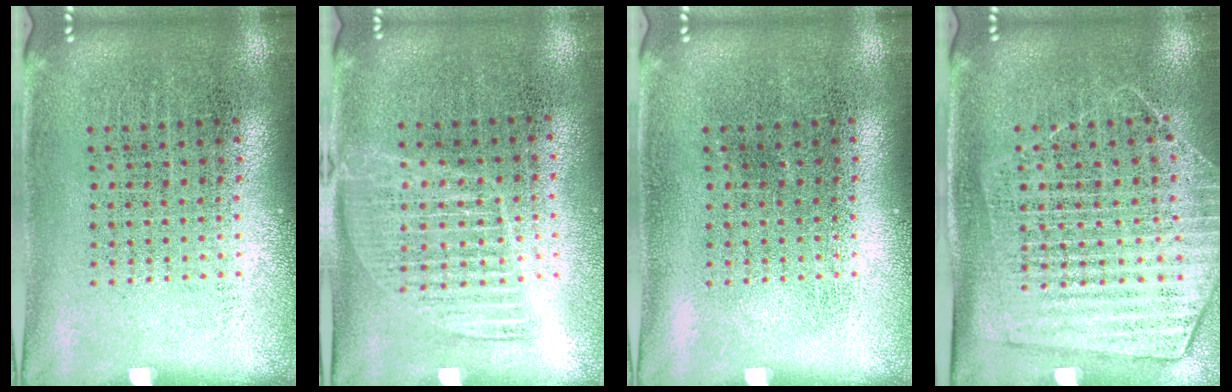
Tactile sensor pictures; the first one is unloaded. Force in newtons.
{"total": 1.3, "press": 1.1, "slide": 0.6}
{"total": 0.0}
{"total": 1.6, "press": 1.4, "slide": 0.7}